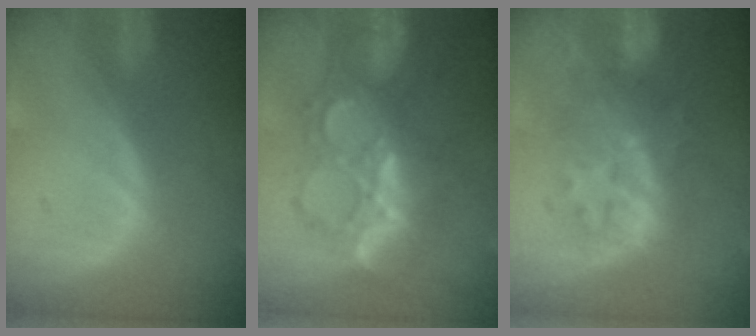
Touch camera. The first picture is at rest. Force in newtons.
{"total": 9.0, "press": 8.8, "slide": 1.8}
{"total": 8.1, "press": 8.1, "slide": 0.9}